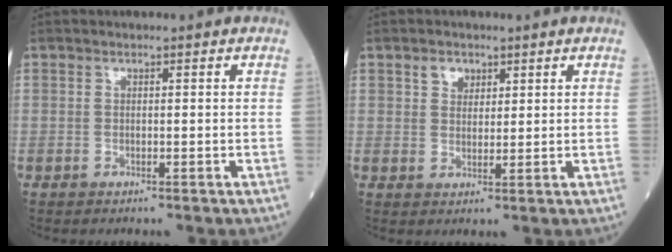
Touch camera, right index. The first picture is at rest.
{"total": 2.7, "force": [1.6, 1.9, 1.1], "torque": [-0.020, 0.003, 0.029]}